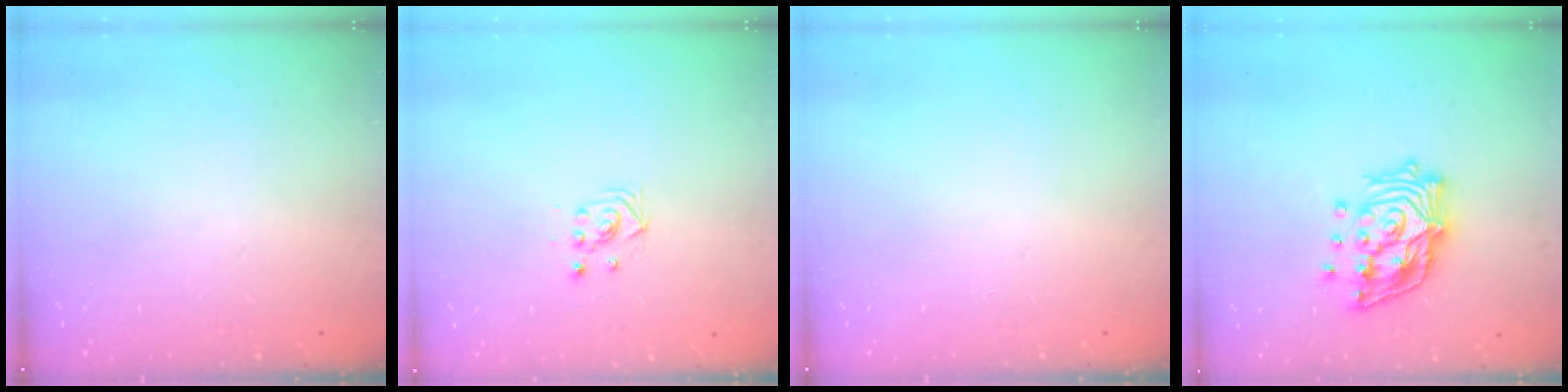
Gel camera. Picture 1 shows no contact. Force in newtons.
{"total": 3.0, "press": 3.0, "slide": 0.4}
{"total": 0.0}
{"total": 17.1, "press": 16.9, "slide": 2.5}